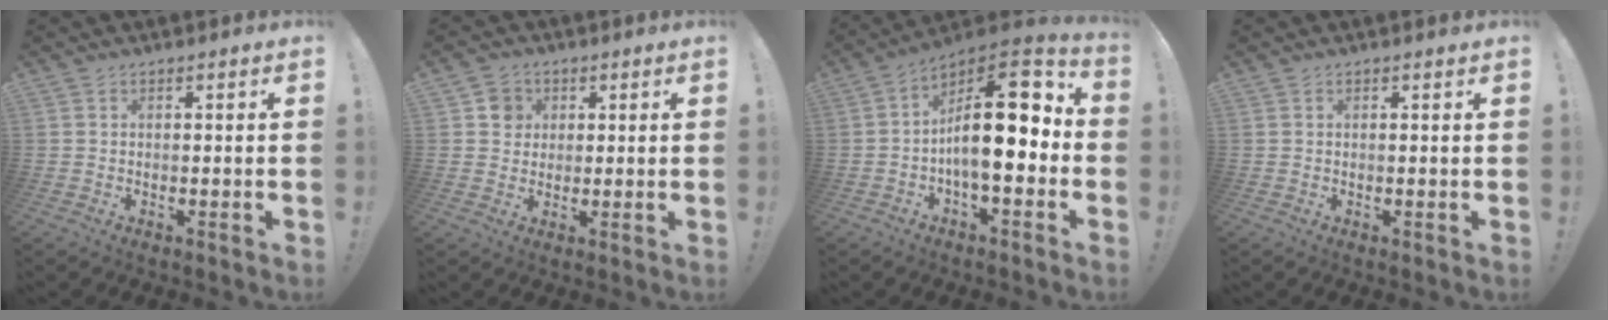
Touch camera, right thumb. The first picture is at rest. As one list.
[{"total": 5.4, "force": [1.5, 5.0, 1.3], "torque": [-0.013, 0.000, 0.028]}, {"total": 18.9, "force": [0.1, 7.9, 17.2], "torque": [-0.267, 0.000, 0.004]}, {"total": 0.8, "force": [0.5, -0.5, 0.4], "torque": [0.004, -0.006, 0.006]}]